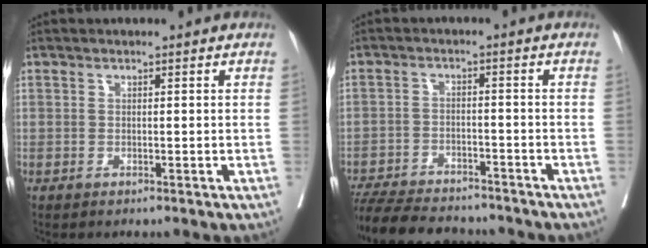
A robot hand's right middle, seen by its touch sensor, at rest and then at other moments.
{"total": 14.7, "force": [-13.2, 3.5, 5.6], "torque": [-0.115, -0.010, -0.194]}